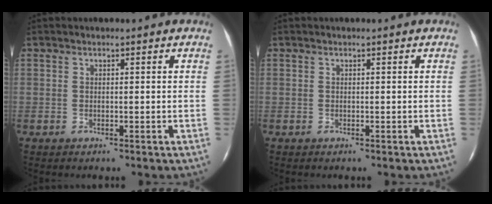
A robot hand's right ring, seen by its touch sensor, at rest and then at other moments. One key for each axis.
{"total": 0.0}